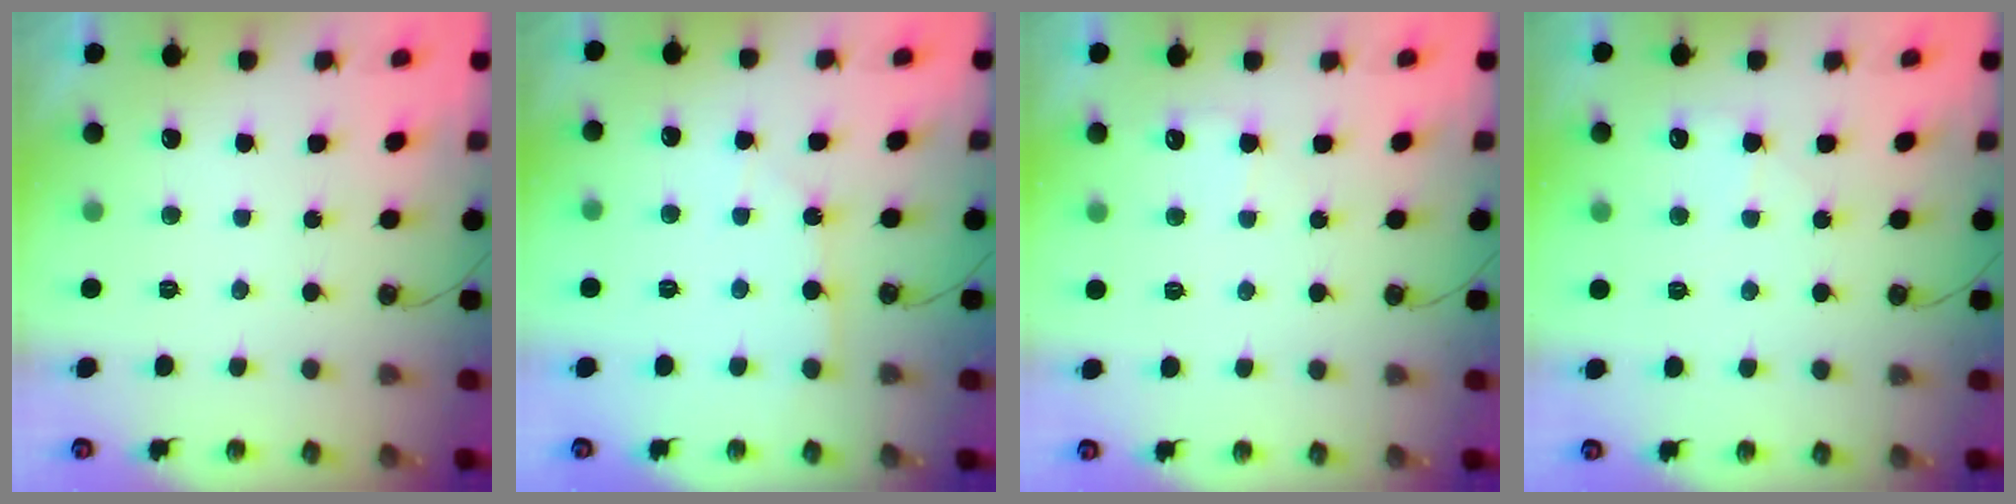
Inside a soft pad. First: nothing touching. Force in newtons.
{"total": 3.2, "press": 3.2, "slide": 0.4}
{"total": 3.8, "press": 3.7, "slide": 0.4}
{"total": 4.5, "press": 4.5, "slide": 0.4}